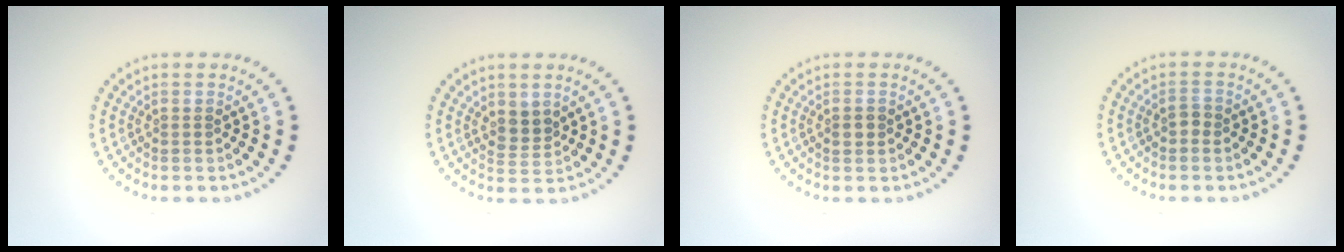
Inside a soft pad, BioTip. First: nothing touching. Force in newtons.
{"total": 2.0, "press": 1.6, "slide": 1.2}
{"total": 1.2, "press": 1.1, "slide": 0.2}
{"total": 0.7, "press": 0.7, "slide": 0.1}